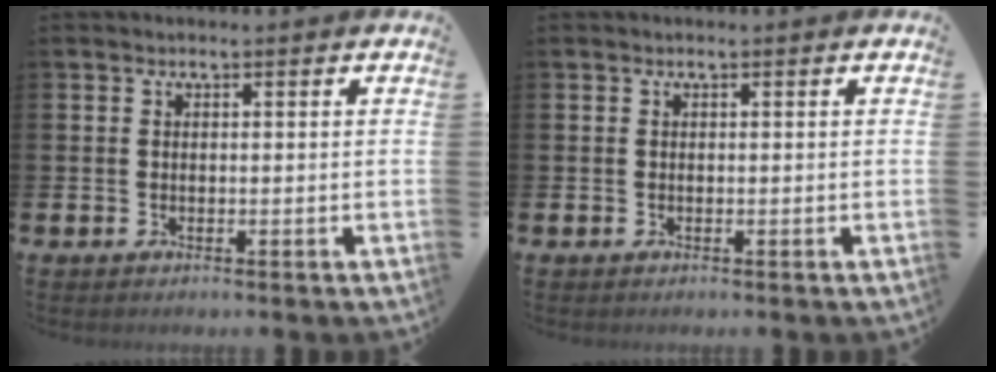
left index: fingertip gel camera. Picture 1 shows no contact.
{"total": 0.0}